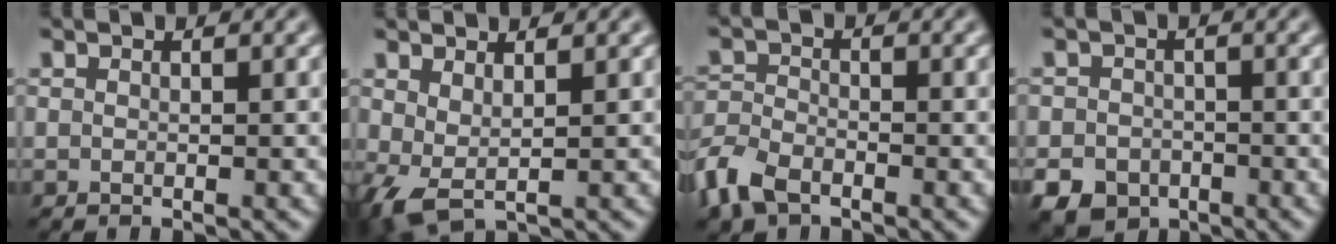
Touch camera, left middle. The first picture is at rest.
{"total": 2.8, "force": [0.6, 1.3, 2.4], "torque": [-0.061, -0.005, 0.012]}
{"total": 4.4, "force": [-2.9, 2.4, 2.2], "torque": [-0.051, -0.003, -0.072]}
{"total": 5.3, "force": [-3.1, 4.0, 1.7], "torque": [-0.017, -0.013, -0.055]}